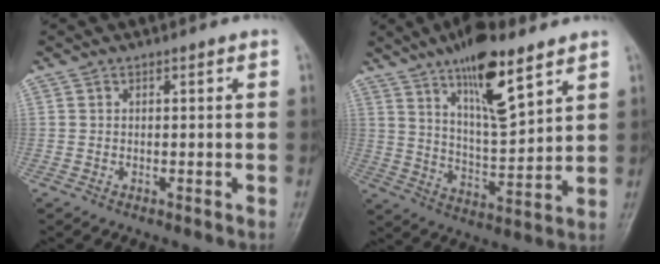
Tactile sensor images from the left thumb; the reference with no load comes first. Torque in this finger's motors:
{"motor_torque": [2.38, 0.99, 1.50, -1.00, 0.15]}